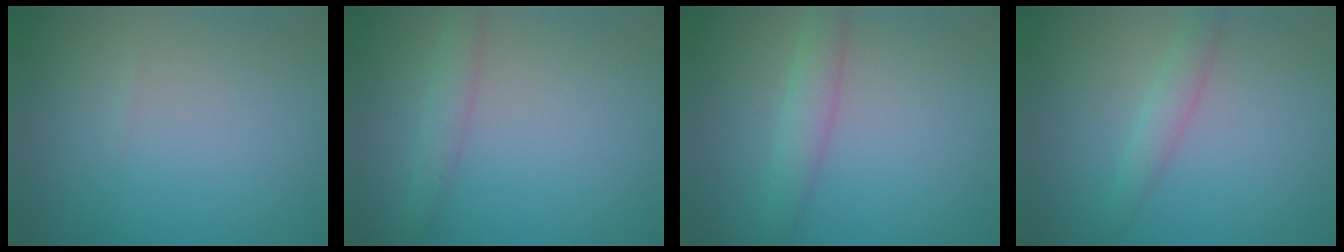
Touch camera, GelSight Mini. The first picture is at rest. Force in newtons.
{"total": 1.7, "press": 1.7, "slide": 0.1}
{"total": 2.2, "press": 2.2, "slide": 0.1}
{"total": 1.7, "press": 1.7, "slide": 0.1}